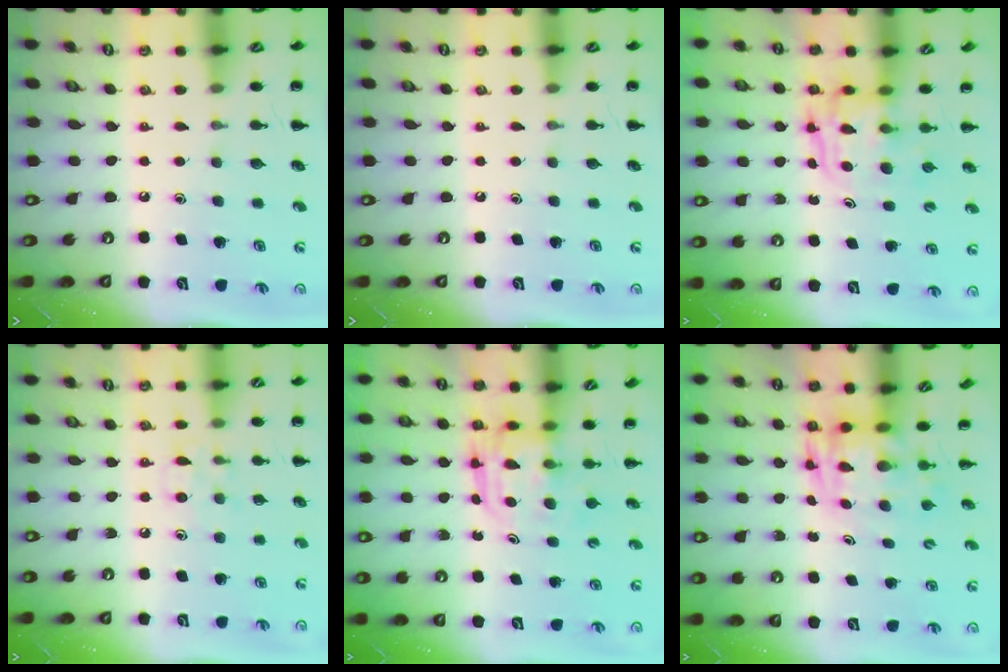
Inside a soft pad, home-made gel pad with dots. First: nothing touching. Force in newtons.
{"total": 0.0}
{"total": 3.4, "press": 3.4, "slide": 0.2}
{"total": 6.5, "press": 6.2, "slide": 1.9}
{"total": 3.1, "press": 3.1, "slide": 0.2}
{"total": 3.6, "press": 3.5, "slide": 0.7}